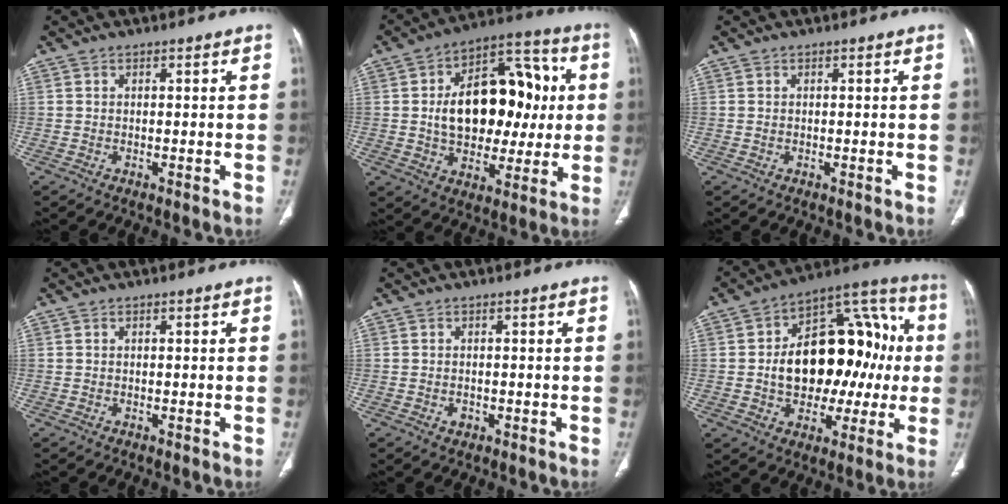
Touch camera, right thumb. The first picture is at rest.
{"total": 21.5, "force": [1.7, 13.9, 16.3], "torque": [-0.203, 0.027, 0.031]}
{"total": 0.0}
{"total": 0.0}
{"total": 1.2, "force": [-0.5, 0.9, 0.6], "torque": [-0.004, 0.003, -0.006]}
{"total": 23.8, "force": [0.3, 15.0, 18.5], "torque": [-0.231, 0.047, 0.013]}